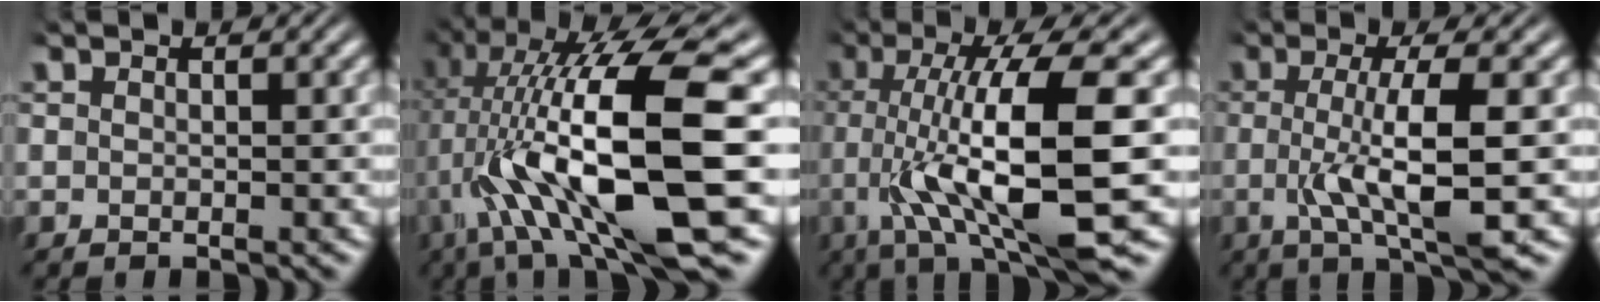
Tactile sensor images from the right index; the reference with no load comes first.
{"total": 13.8, "force": [0.4, 5.4, 12.7], "torque": [-0.213, 0.006, 0.004]}
{"total": 11.1, "force": [-0.6, 3.5, 10.5], "torque": [-0.184, -0.014, -0.003]}
{"total": 6.5, "force": [-0.5, 1.2, 6.4], "torque": [-0.114, -0.011, -0.006]}